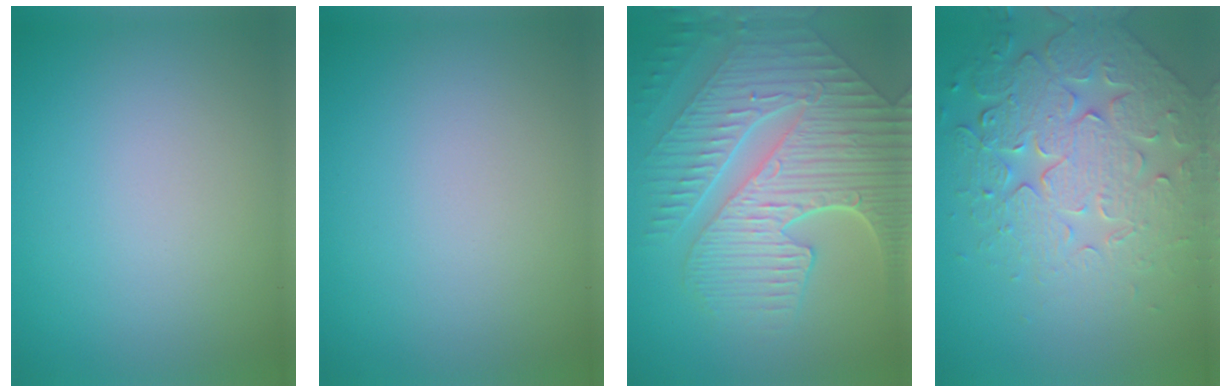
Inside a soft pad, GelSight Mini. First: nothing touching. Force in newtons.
{"total": 0.0}
{"total": 10.1, "press": 6.9, "slide": 7.4}
{"total": 7.5, "press": 5.9, "slide": 4.7}